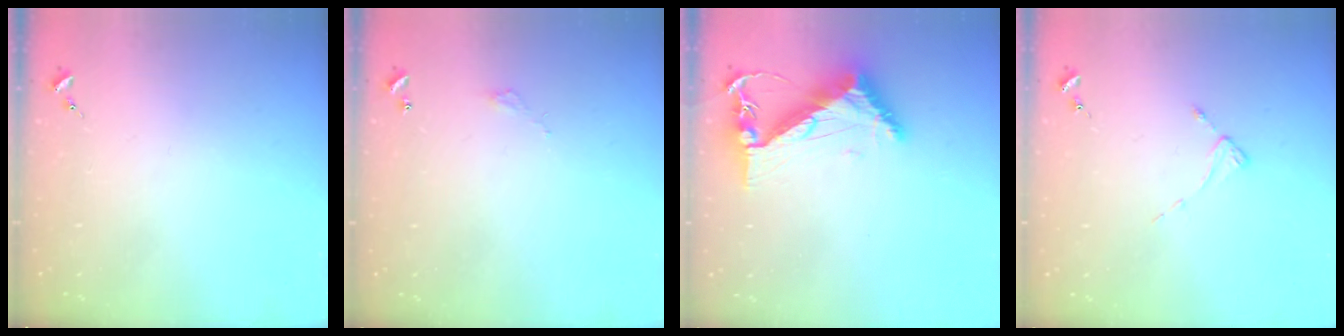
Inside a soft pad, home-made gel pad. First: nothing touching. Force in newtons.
{"total": 2.8, "press": 2.8, "slide": 0.2}
{"total": 9.0, "press": 8.9, "slide": 0.6}
{"total": 2.1, "press": 2.0, "slide": 0.4}